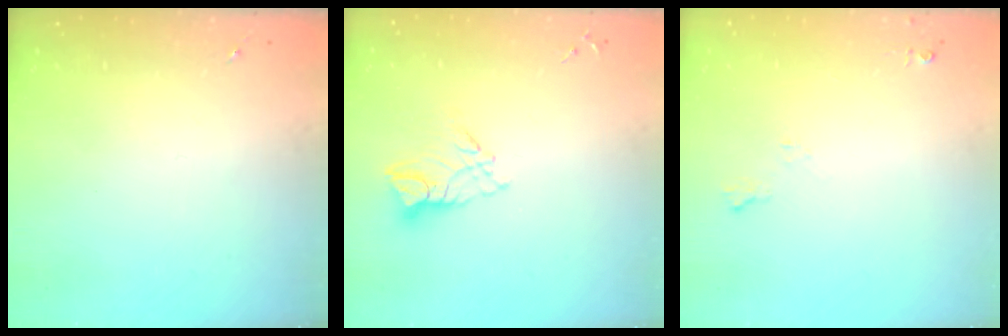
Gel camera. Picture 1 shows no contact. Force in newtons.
{"total": 9.7, "press": 9.6, "slide": 0.9}
{"total": 4.9, "press": 4.8, "slide": 0.9}